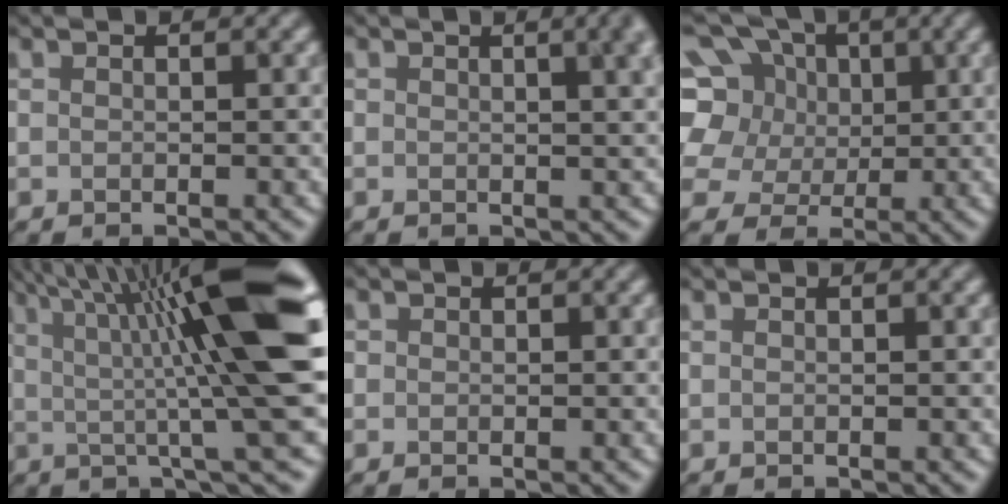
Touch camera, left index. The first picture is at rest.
{"total": 3.7, "force": [1.2, 1.6, 3.1], "torque": [-0.021, 0.007, 0.011]}
{"total": 12.2, "force": [3.5, 10.0, 6.1], "torque": [-0.135, 0.030, 0.044]}
{"total": 14.5, "force": [2.2, 2.1, 14.2], "torque": [-0.181, 0.008, 0.031]}
{"total": 0.6, "force": [-0.3, 0.5, -0.1], "torque": [0.005, -0.003, -0.009]}
{"total": 0.0}